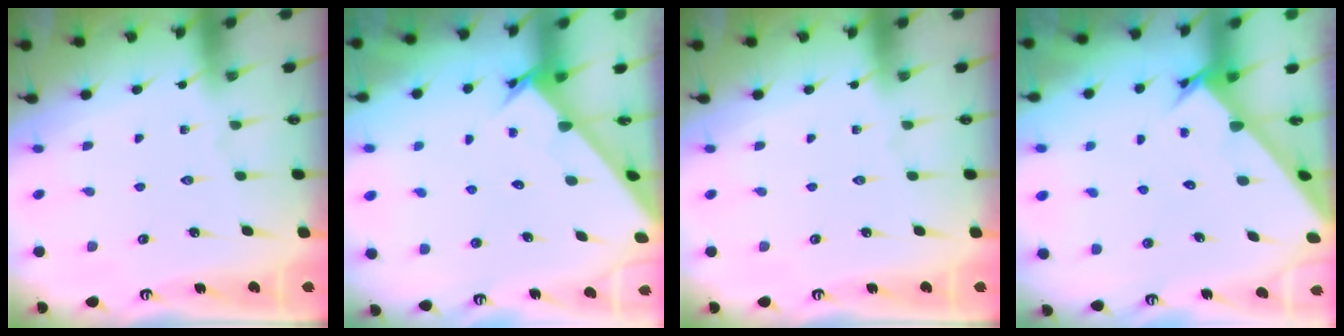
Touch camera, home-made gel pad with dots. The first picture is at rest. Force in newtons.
{"total": 2.7, "press": 2.7, "slide": 0.2}
{"total": 0.0}
{"total": 2.7, "press": 2.7, "slide": 0.3}